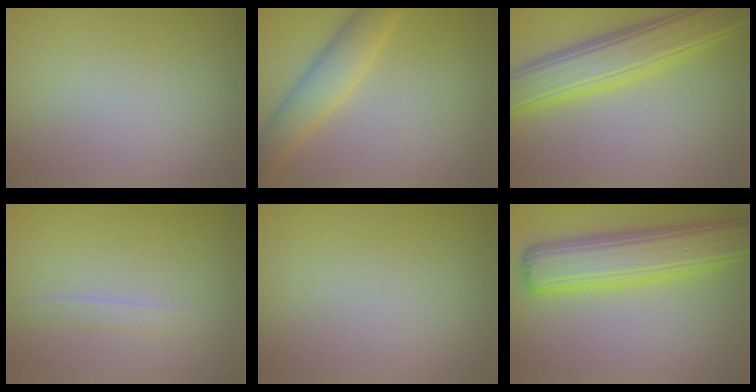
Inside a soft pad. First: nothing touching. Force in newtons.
{"total": 4.1, "press": 4.1, "slide": 0.1}
{"total": 7.0, "press": 7.0, "slide": 0.1}
{"total": 1.1, "press": 1.1, "slide": 0.1}
{"total": 0.0}
{"total": 7.8, "press": 7.8, "slide": 0.2}